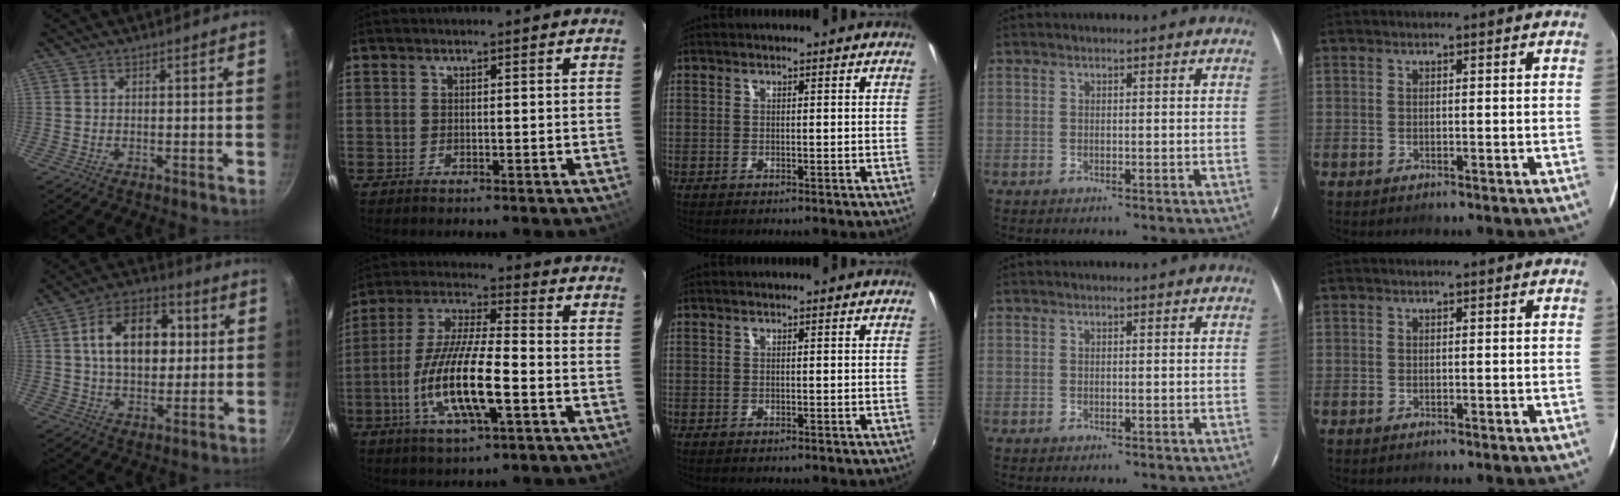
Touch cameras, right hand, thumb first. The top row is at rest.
{"thumb": {"total": 16.2, "force": [2.9, 10.9, 11.7], "torque": [-0.149, 0.015, 0.038]}, "index": {"total": 15.1, "force": [-4.6, 3.4, 14.0], "torque": [-0.285, -0.012, -0.088]}}